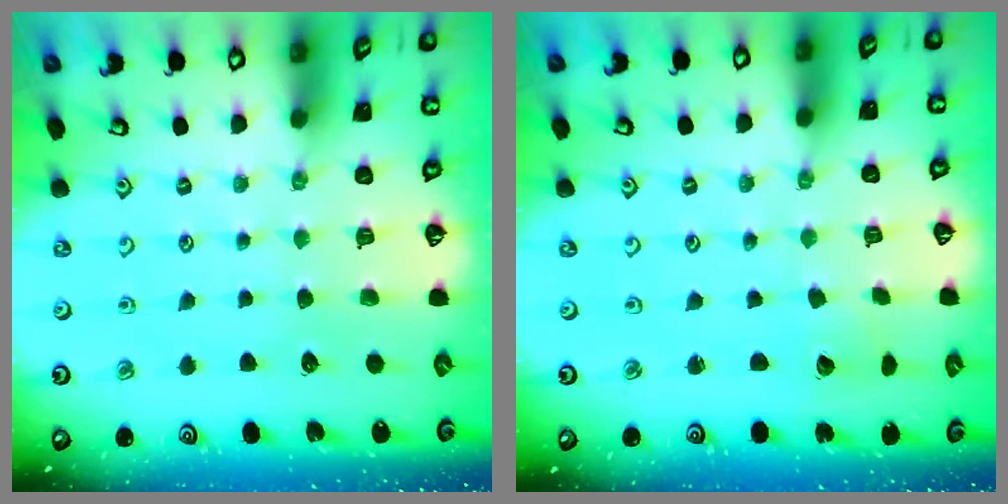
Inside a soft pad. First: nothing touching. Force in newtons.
{"total": 2.2, "press": 2.2, "slide": 0.2}